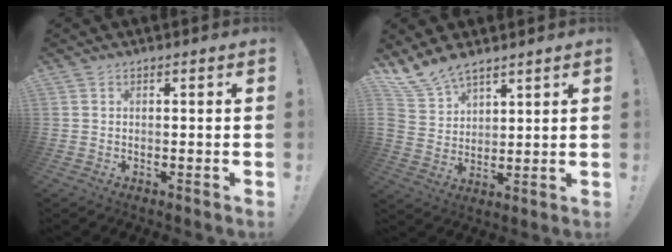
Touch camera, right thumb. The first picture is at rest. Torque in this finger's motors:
{"motor_torque": [0.88, 0.94, 0.63, 0.62, 0.08]}